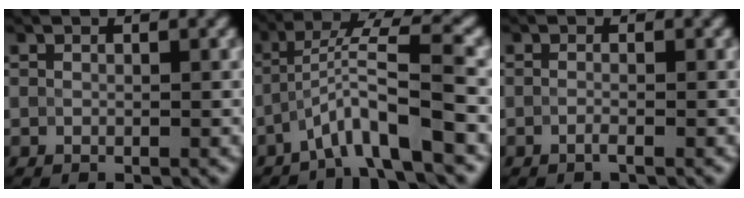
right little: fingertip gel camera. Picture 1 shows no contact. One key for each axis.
{"total": 5.8, "fx": -2.7, "fy": 0.6, "fz": 5.0, "tx": -0.089, "ty": 0.020, "tz": -0.052}
{"total": 1.0, "fx": -0.4, "fy": 0.3, "fz": 0.9, "tx": -0.012, "ty": -0.006, "tz": -0.011}